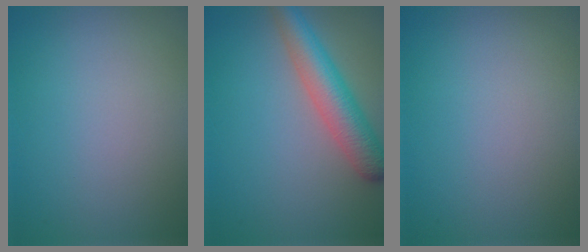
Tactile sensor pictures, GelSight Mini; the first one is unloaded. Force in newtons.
{"total": 5.1, "press": 5.1, "slide": 0.2}
{"total": 0.0}